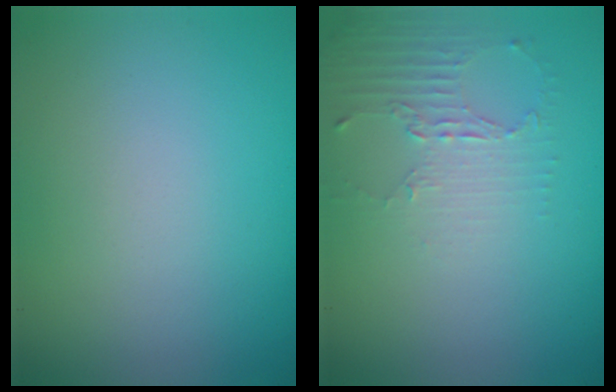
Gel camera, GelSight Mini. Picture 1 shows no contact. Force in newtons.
{"total": 2.3, "press": 1.6, "slide": 1.6}